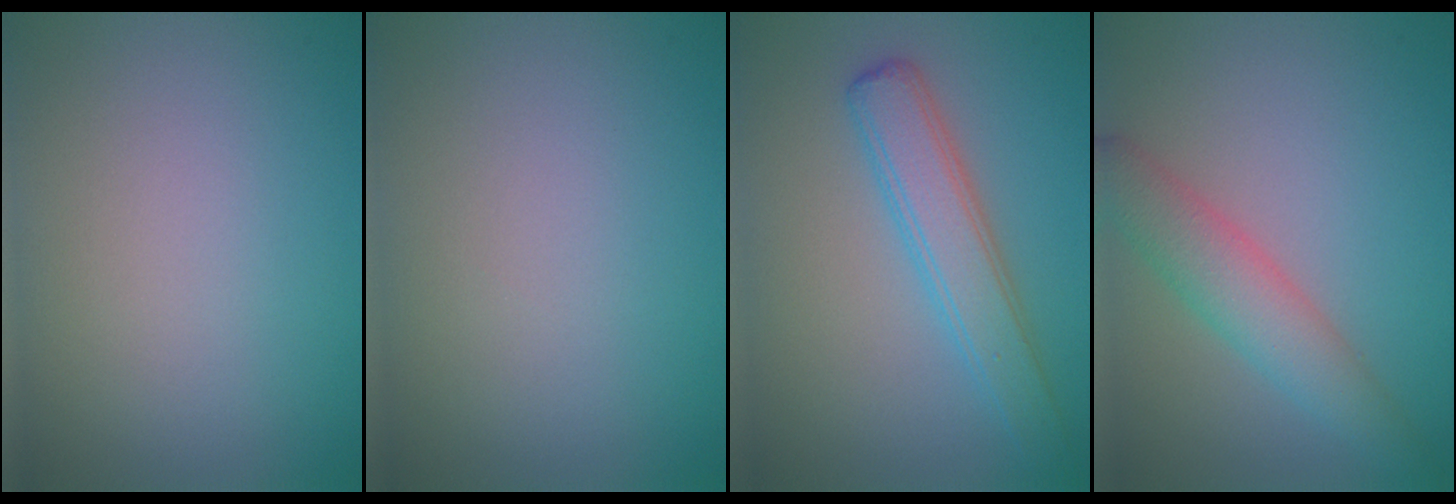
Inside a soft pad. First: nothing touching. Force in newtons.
{"total": 0.0}
{"total": 3.9, "press": 3.9, "slide": 0.1}
{"total": 4.1, "press": 4.1, "slide": 0.1}